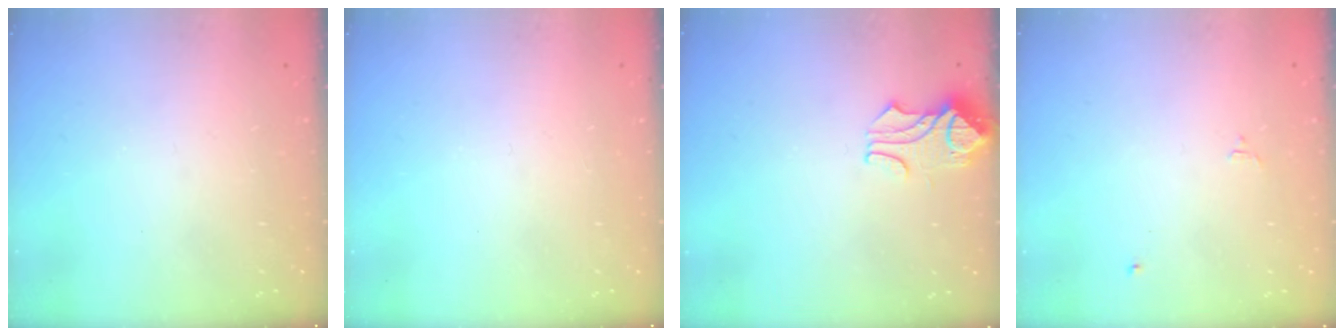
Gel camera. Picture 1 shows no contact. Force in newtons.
{"total": 0.0}
{"total": 1.0, "press": 0.2, "slide": 1.0}
{"total": 1.6, "press": 1.6, "slide": 0.3}